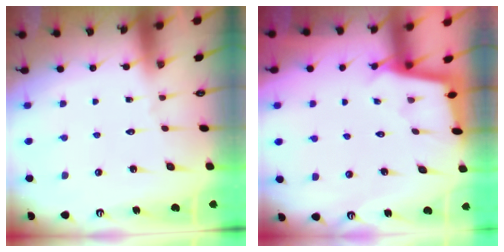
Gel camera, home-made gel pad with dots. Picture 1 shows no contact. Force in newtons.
{"total": 2.5, "press": 2.5, "slide": 0.2}